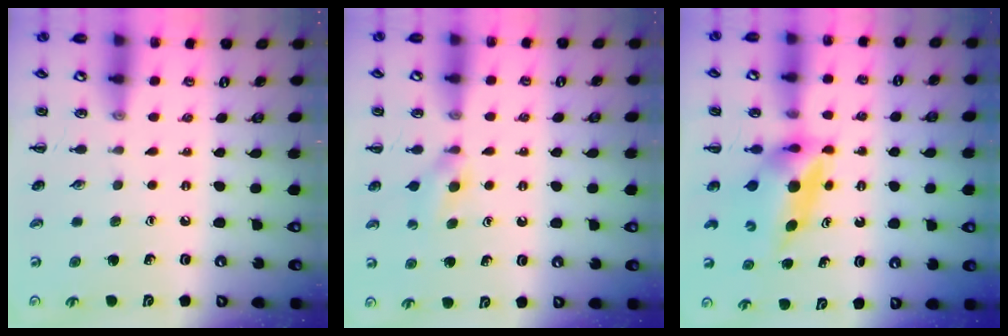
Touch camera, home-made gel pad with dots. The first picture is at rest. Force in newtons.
{"total": 4.9, "press": 4.6, "slide": 1.8}
{"total": 6.5, "press": 6.4, "slide": 1.3}